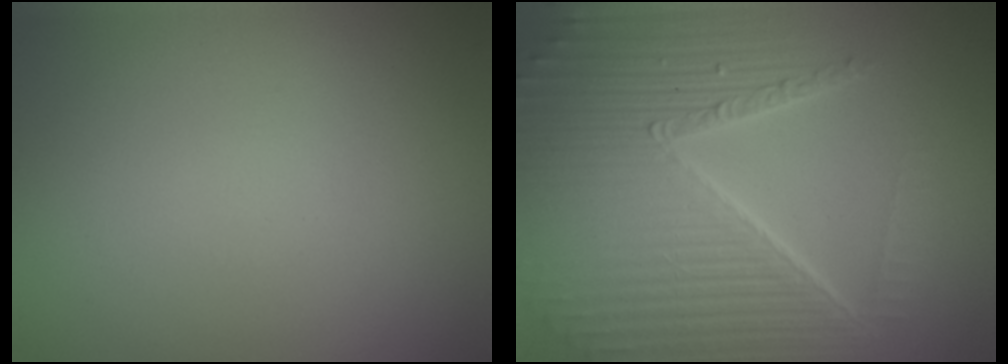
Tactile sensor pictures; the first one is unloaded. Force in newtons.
{"total": 10.2, "press": 6.6, "slide": 7.8}